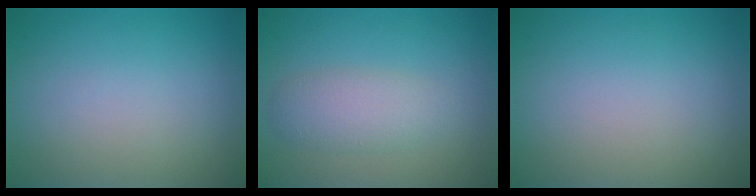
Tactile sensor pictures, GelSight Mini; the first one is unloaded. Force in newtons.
{"total": 2.9, "press": 2.9, "slide": 0.0}
{"total": 0.0}